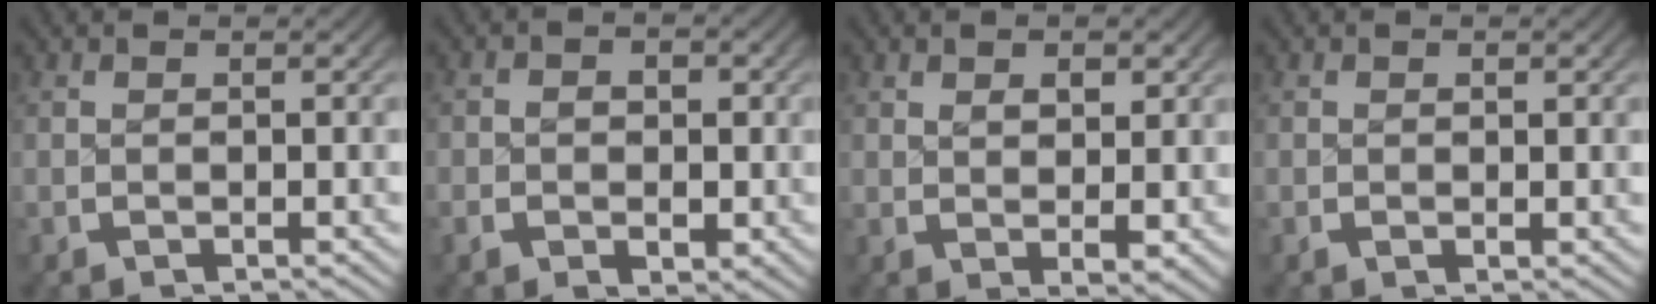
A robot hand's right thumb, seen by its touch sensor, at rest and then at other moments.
{"total": 3.1, "force": [-0.4, 2.3, 2.0], "torque": [-0.029, -0.006, -0.006]}
{"total": 2.4, "force": [0.9, 1.2, 1.9], "torque": [-0.025, -0.009, 0.021]}
{"total": 0.6, "force": [0.1, 0.4, 0.4], "torque": [-0.009, -0.002, 0.002]}